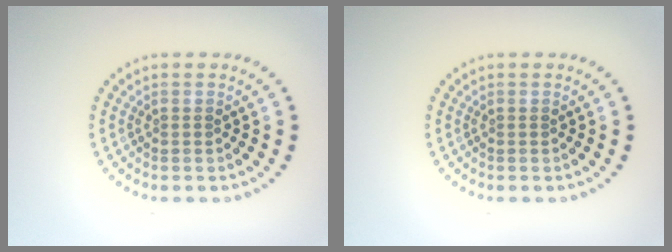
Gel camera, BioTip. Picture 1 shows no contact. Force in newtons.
{"total": 0.0}